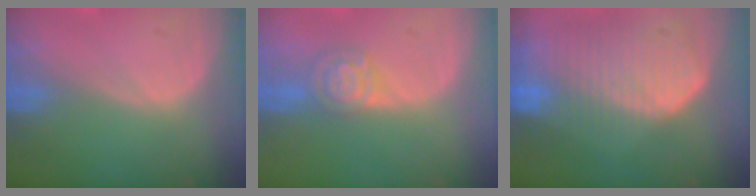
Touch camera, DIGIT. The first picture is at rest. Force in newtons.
{"total": 5.1, "press": 4.4, "slide": 2.5}
{"total": 10.6, "press": 9.2, "slide": 5.1}